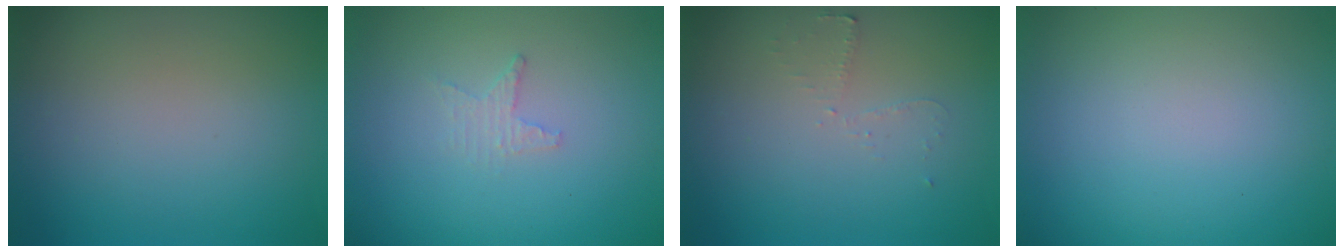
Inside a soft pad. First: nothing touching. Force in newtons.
{"total": 1.2, "press": 1.2, "slide": 0.4}
{"total": 1.2, "press": 1.1, "slide": 0.3}
{"total": 0.0}